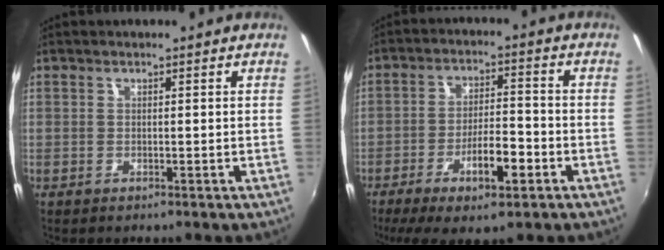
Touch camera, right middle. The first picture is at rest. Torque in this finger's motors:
{"motor_torque": [1.30, -0.84, 0.25, 0.17]}